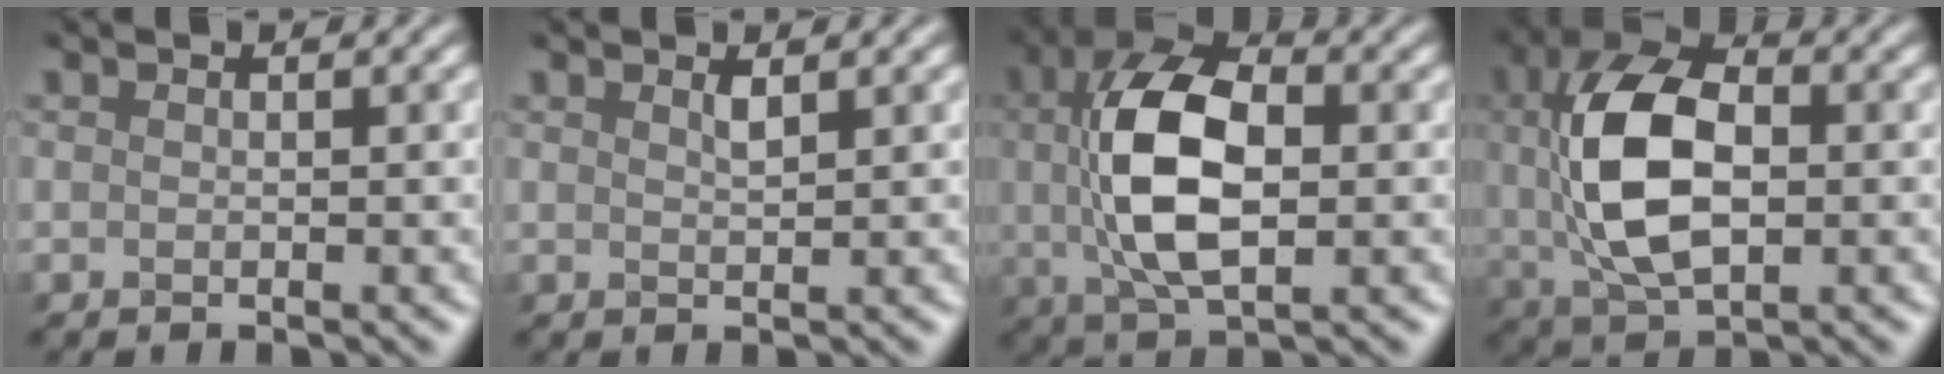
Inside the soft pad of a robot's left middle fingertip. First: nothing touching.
{"total": 1.5, "force": [0.2, -1.2, -1.0], "torque": [-0.008, -0.005, 0.022]}
{"total": 7.6, "force": [0.1, 3.5, 6.7], "torque": [-0.162, 0.003, 0.021]}
{"total": 8.0, "force": [0.1, 4.4, 6.7], "torque": [-0.164, 0.000, 0.022]}